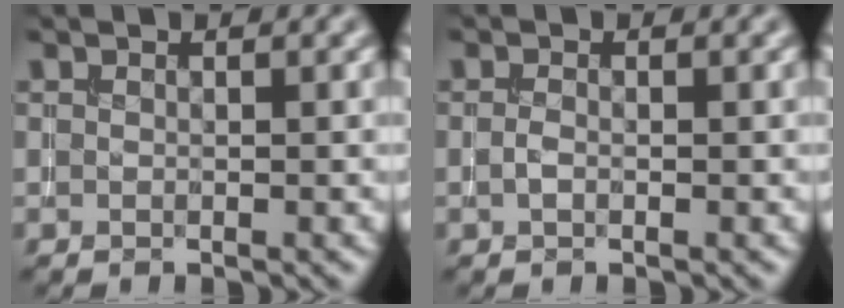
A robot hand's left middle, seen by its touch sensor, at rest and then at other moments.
{"total": 0.9, "force": [-0.3, 0.4, 0.7], "torque": [-0.019, -0.001, -0.008]}